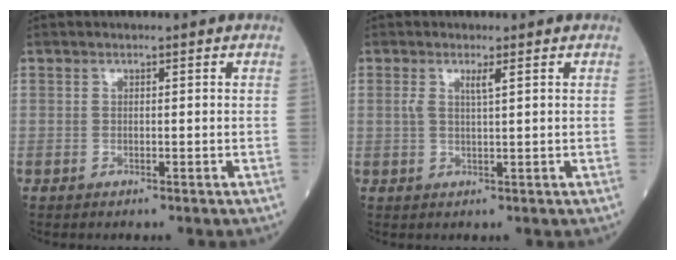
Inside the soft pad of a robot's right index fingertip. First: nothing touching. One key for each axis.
{"total": 1.9, "fx": 0.8, "fy": -0.1, "fz": 1.8, "tx": -0.041, "ty": 0.002, "tz": 0.015}